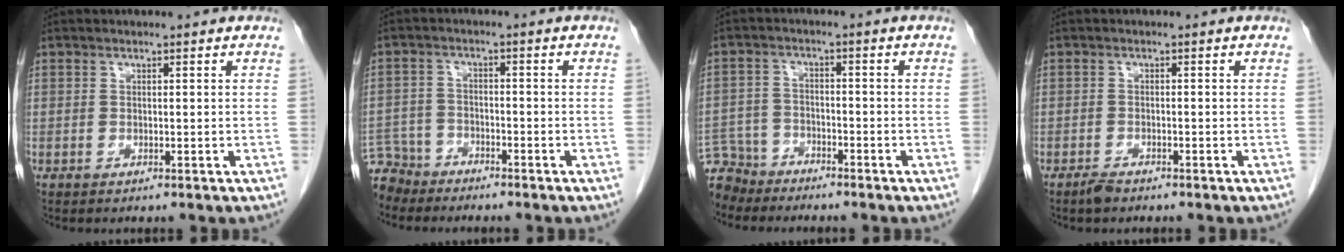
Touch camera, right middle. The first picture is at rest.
{"total": 6.2, "force": [-5.7, 2.4, -0.4], "torque": [0.007, -0.003, -0.111]}
{"total": 6.9, "force": [-6.3, 2.7, -0.1], "torque": [0.000, -0.001, -0.121]}
{"total": 1.3, "force": [-1.1, 0.4, 0.5], "torque": [-0.012, -0.003, -0.016]}